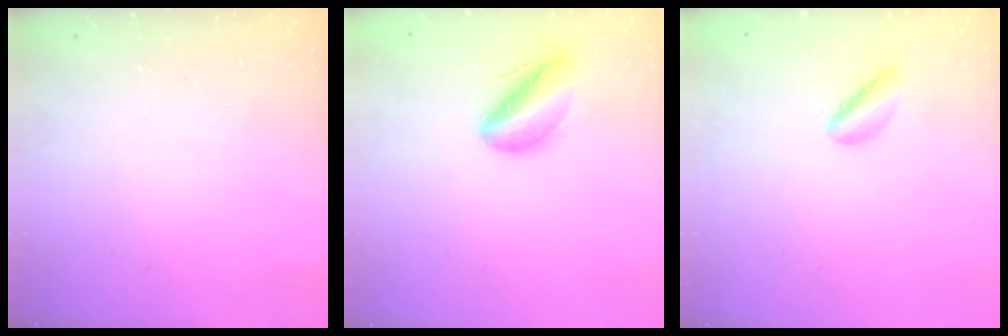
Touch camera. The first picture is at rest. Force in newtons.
{"total": 8.8, "press": 8.6, "slide": 1.5}
{"total": 3.7, "press": 3.5, "slide": 1.3}